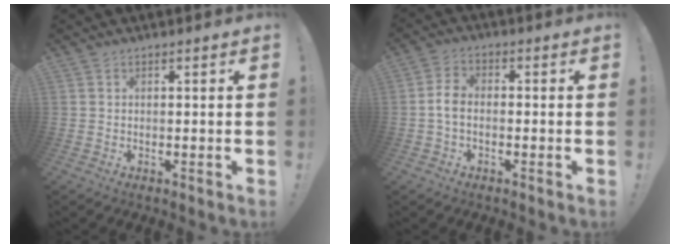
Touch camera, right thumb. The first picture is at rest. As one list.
[{"total": 5.3, "force": [-1.3, 3.1, 4.1], "torque": [-0.085, 0.012, -0.022]}]